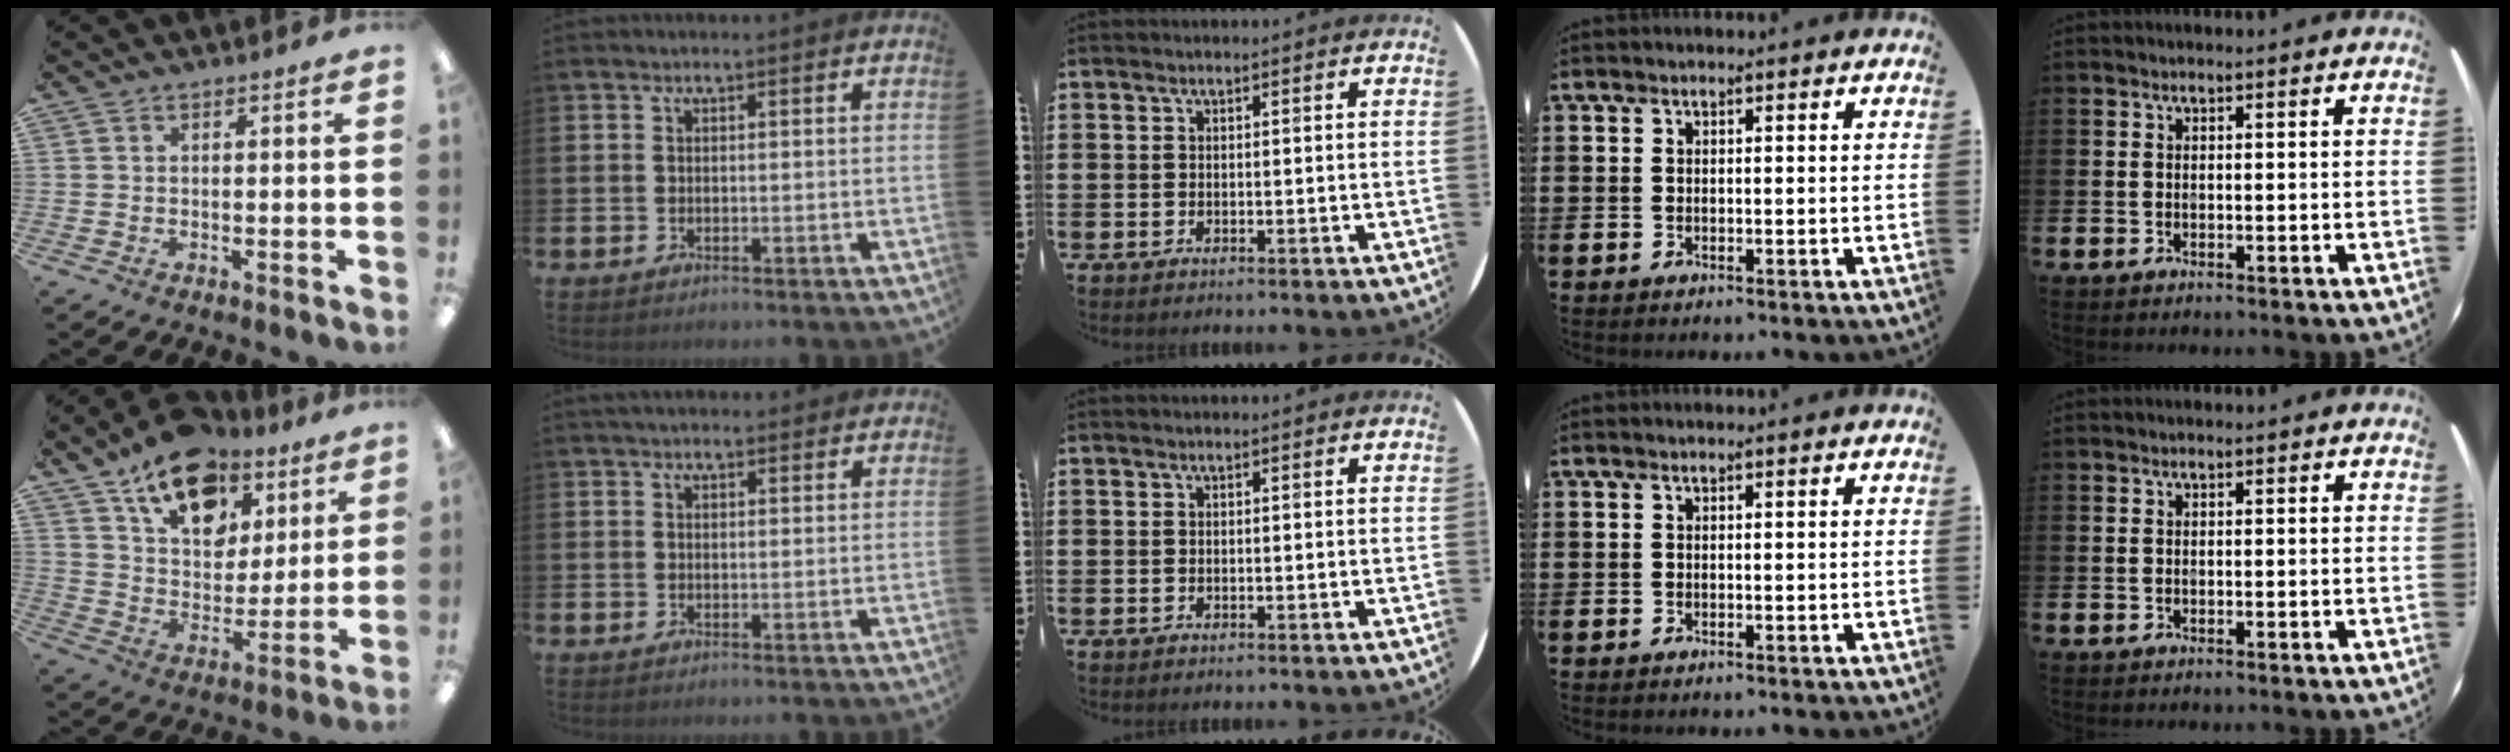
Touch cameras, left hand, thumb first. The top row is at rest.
{"thumb": {"total": 17.2, "force": [11.4, 10.2, 7.8], "torque": [-0.127, -0.063, 0.206]}, "index": {"total": 2.4, "force": [2.3, 0.6, 0.5], "torque": [-0.002, -0.008, 0.040]}}